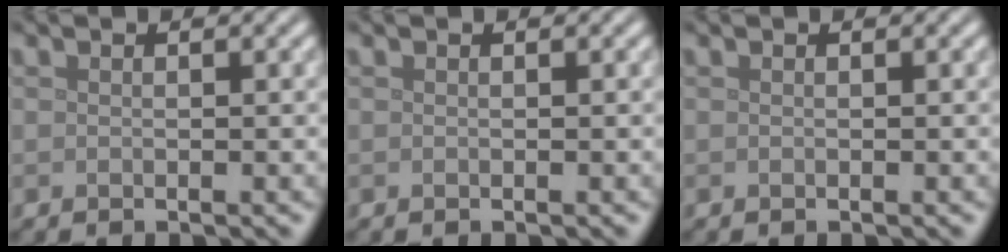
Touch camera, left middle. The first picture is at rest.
{"total": 0.0}
{"total": 0.0}